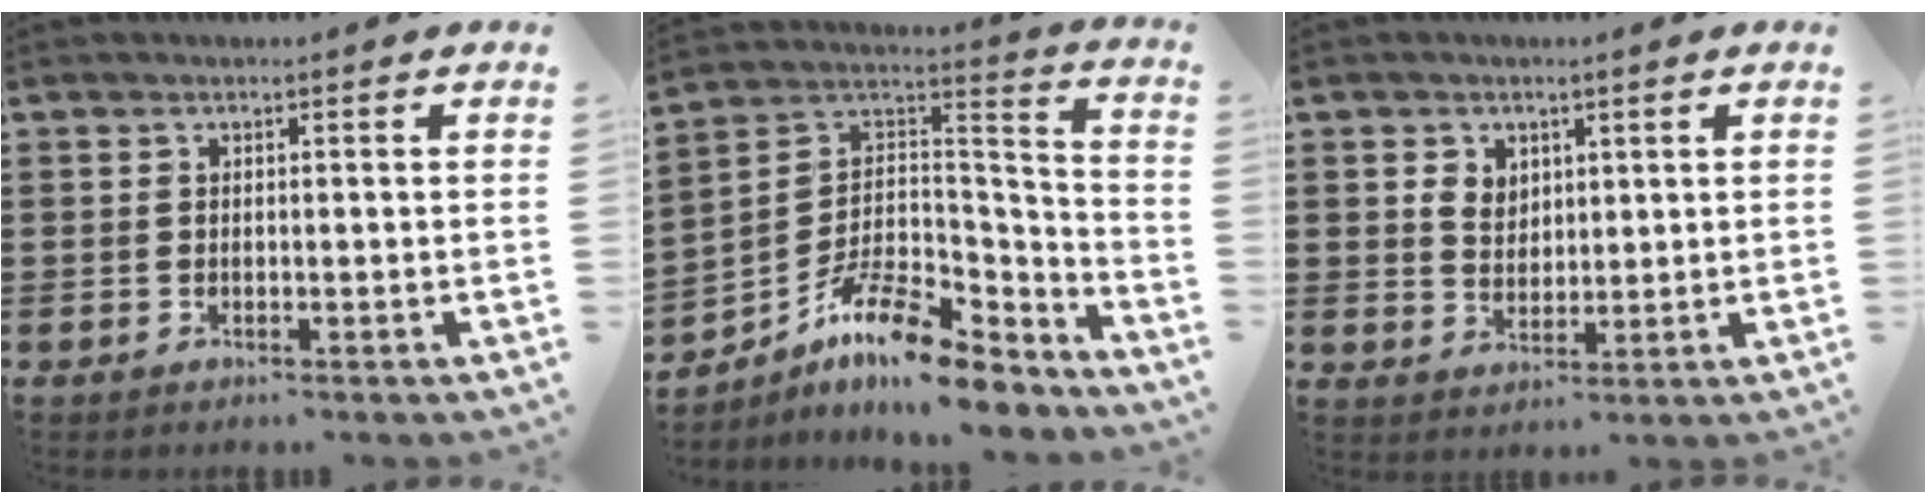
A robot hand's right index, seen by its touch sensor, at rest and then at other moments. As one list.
[{"total": 11.4, "force": [-8.6, 3.4, 6.7], "torque": [-0.129, 0.018, -0.167]}, {"total": 3.4, "force": [1.7, 2.8, 1.0], "torque": [-0.022, 0.009, 0.029]}]